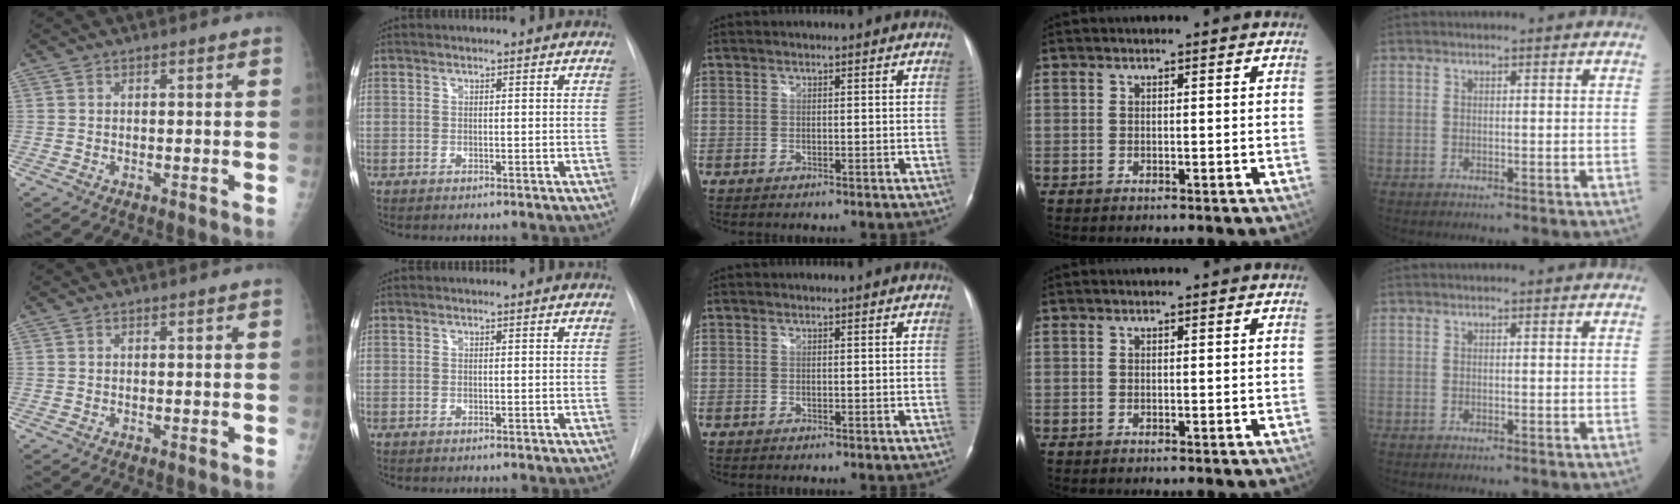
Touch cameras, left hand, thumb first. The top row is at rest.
{}